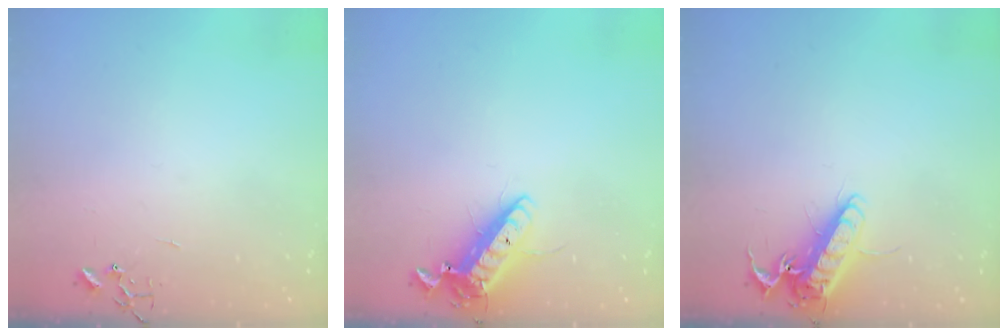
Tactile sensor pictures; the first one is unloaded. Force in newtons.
{"total": 14.3, "press": 14.0, "slide": 2.8}
{"total": 12.8, "press": 12.6, "slide": 2.4}